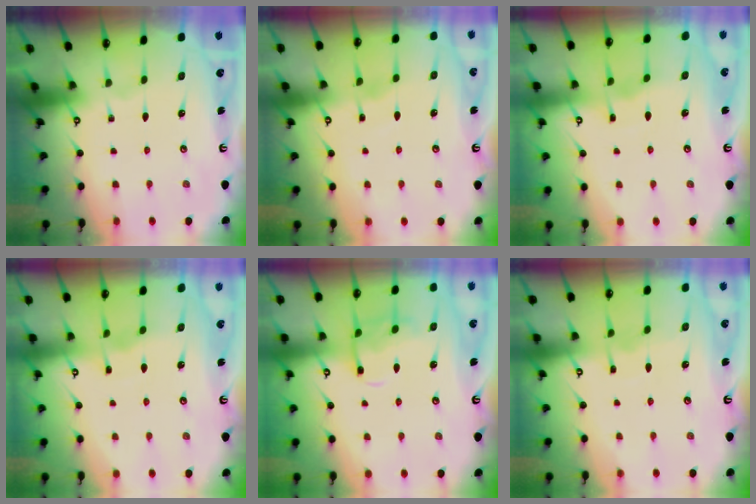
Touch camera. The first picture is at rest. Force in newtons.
{"total": 3.5, "press": 3.5, "slide": 0.5}
{"total": 2.9, "press": 2.9, "slide": 0.1}
{"total": 2.9, "press": 2.9, "slide": 0.1}
{"total": 8.9, "press": 8.9, "slide": 0.9}
{"total": 4.6, "press": 4.6, "slide": 0.4}